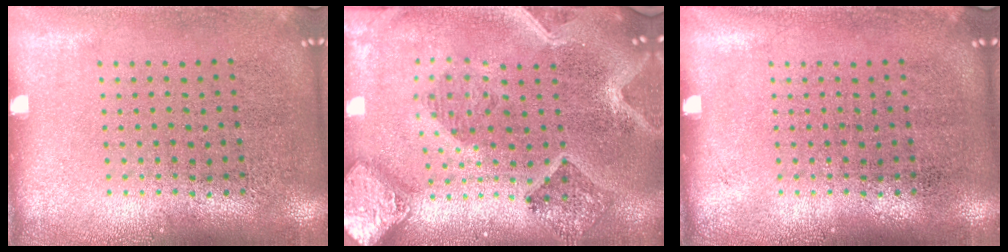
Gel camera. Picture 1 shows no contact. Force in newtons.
{"total": 2.8, "press": 2.5, "slide": 1.3}
{"total": 0.0}